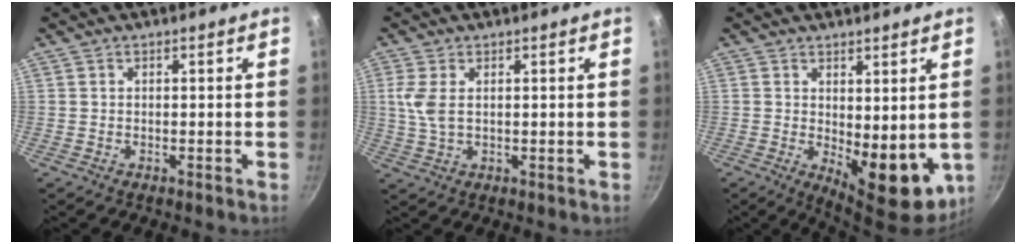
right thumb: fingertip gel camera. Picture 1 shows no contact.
{"total": 4.9, "force": [1.1, 2.5, 4.0], "torque": [-0.089, 0.001, 0.026]}
{"total": 10.9, "force": [0.0, 5.2, 9.6], "torque": [-0.103, -0.020, 0.015]}